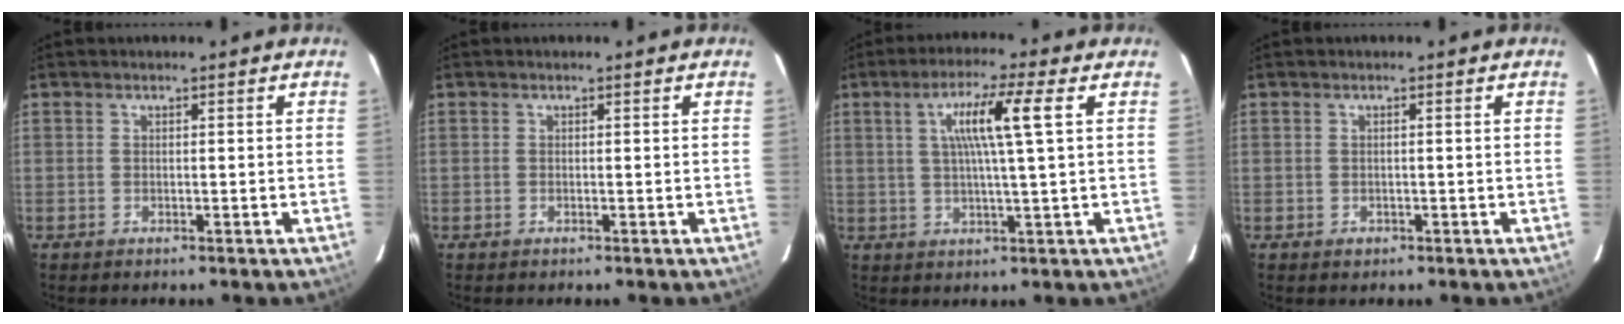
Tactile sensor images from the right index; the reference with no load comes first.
{"total": 0.0}
{"total": 8.5, "force": [2.3, -0.7, 8.1], "torque": [-0.148, 0.009, 0.041]}
{"total": 0.8, "force": [-0.3, 0.7, 0.2], "torque": [-0.003, 0.002, -0.002]}